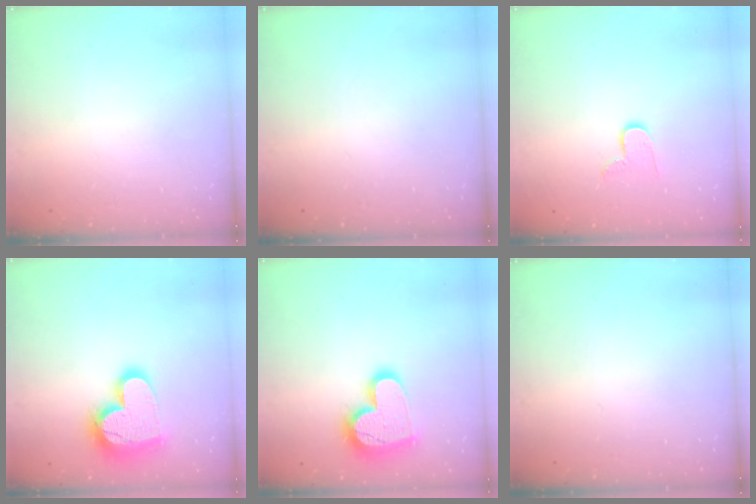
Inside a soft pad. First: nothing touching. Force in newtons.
{"total": 0.0}
{"total": 7.6, "press": 7.6, "slide": 0.6}
{"total": 18.4, "press": 18.4, "slide": 1.4}
{"total": 16.6, "press": 16.5, "slide": 1.6}
{"total": 0.0}